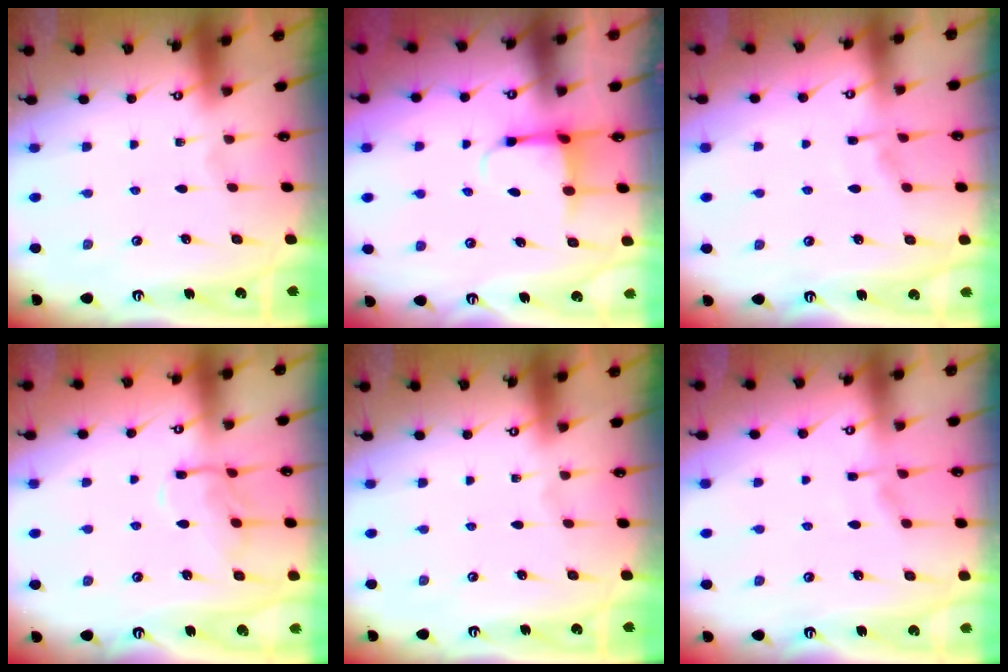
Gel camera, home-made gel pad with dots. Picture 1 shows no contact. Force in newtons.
{"total": 3.8, "press": 3.6, "slide": 1.3}
{"total": 4.6, "press": 4.6, "slide": 0.5}
{"total": 10.8, "press": 10.8, "slide": 0.7}
{"total": 0.0}
{"total": 2.6, "press": 2.5, "slide": 0.6}